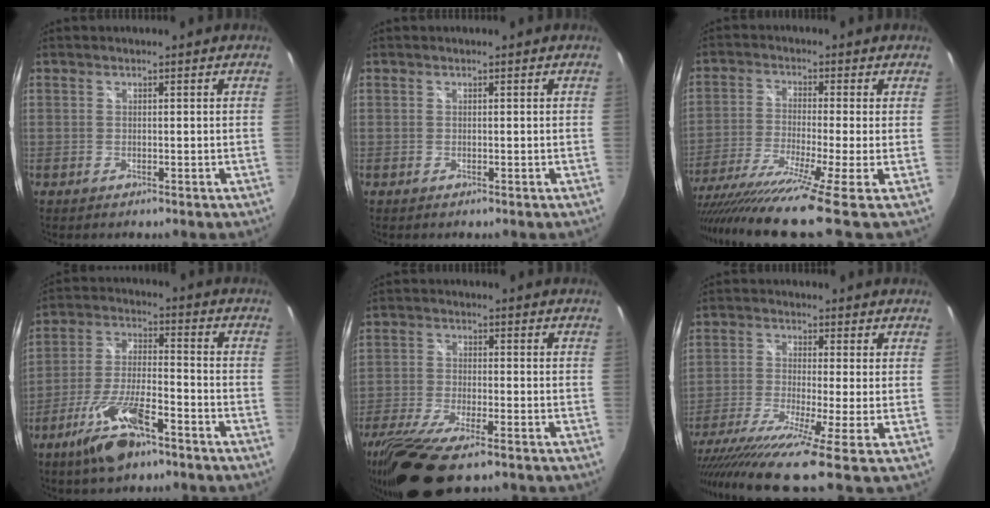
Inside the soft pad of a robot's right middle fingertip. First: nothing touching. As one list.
[{"total": 0.0}, {"total": 15.9, "force": [-11.9, -1.8, 10.4], "torque": [-0.204, -0.075, -0.203]}, {"total": 12.9, "force": [-8.3, 3.9, 9.1], "torque": [-0.192, -0.014, -0.152]}, {"total": 16.0, "force": [-11.7, 4.0, 10.2], "torque": [-0.226, -0.055, -0.212]}, {"total": 13.1, "force": [-9.5, -1.5, 8.9], "torque": [-0.181, -0.064, -0.169]}]